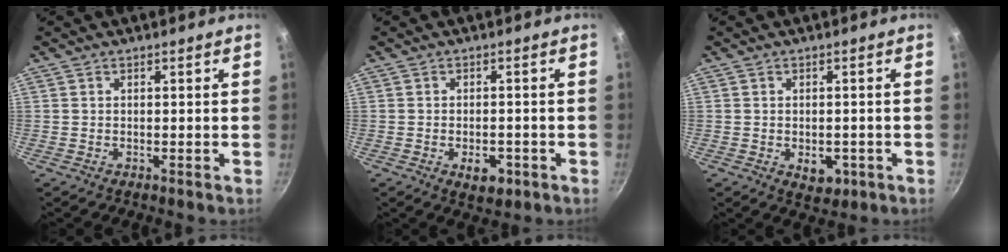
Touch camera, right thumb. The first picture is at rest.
{"total": 4.7, "force": [-1.9, 2.6, 3.3], "torque": [-0.035, 0.010, -0.020]}
{"total": 4.4, "force": [-1.4, 2.9, 3.1], "torque": [-0.030, 0.003, -0.011]}